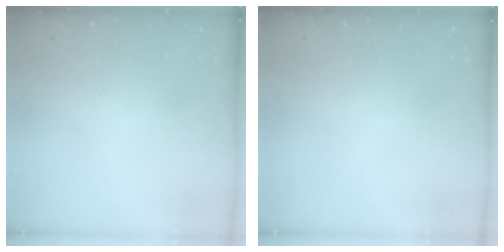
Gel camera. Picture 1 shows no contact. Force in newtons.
{"total": 0.0}